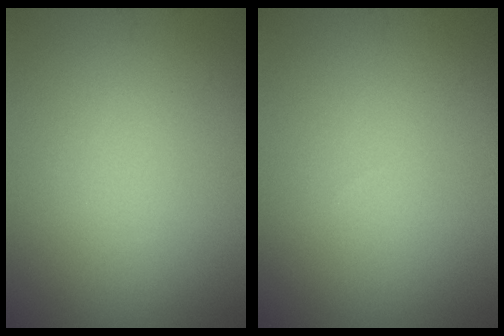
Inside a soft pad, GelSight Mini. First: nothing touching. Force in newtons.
{"total": 0.0}